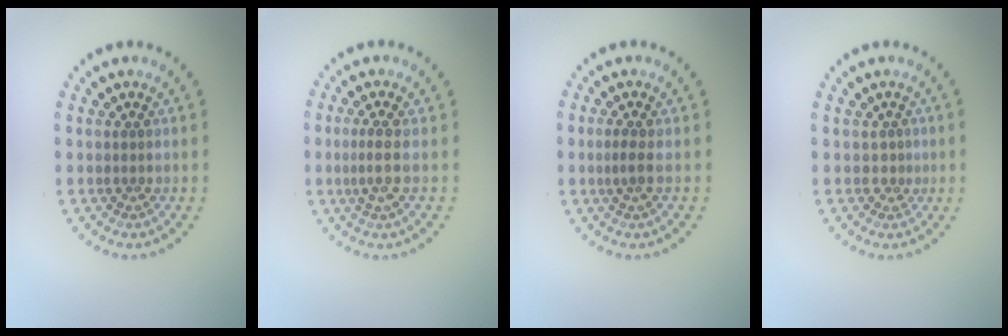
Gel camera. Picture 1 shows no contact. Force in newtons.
{"total": 1.9, "press": 1.4, "slide": 1.3}
{"total": 1.2, "press": 0.9, "slide": 0.8}
{"total": 0.5, "press": 0.2, "slide": 0.5}